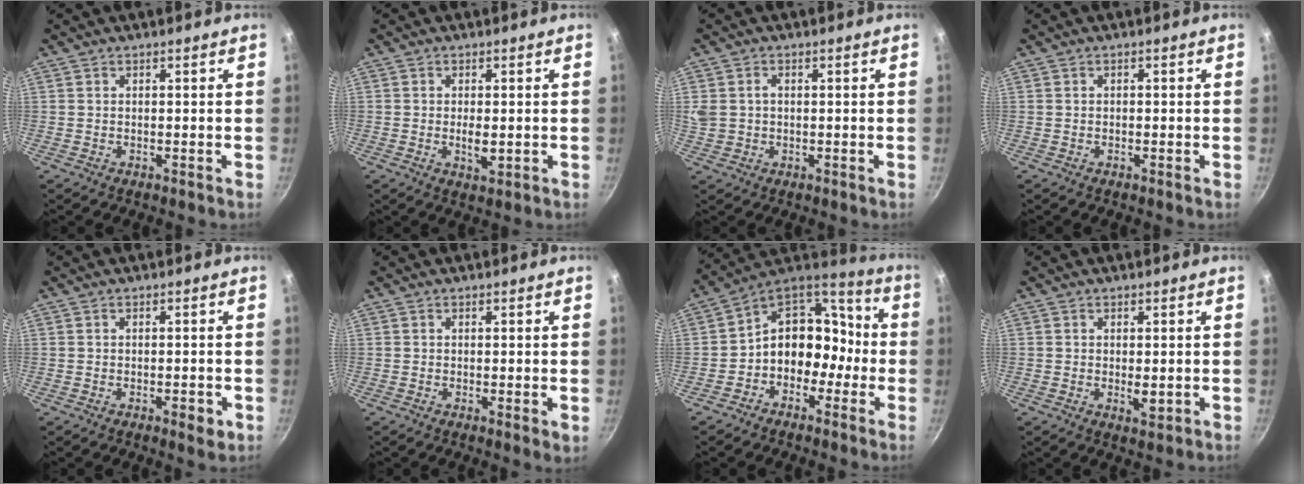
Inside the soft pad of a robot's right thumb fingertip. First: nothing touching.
{"total": 3.2, "force": [-0.4, 1.5, 2.8], "torque": [-0.047, -0.004, -0.006]}
{"total": 4.2, "force": [0.3, 3.4, 2.6], "torque": [-0.051, 0.011, 0.011]}
{"total": 0.0}
{"total": 2.6, "force": [-1.0, 1.0, 2.2], "torque": [-0.024, -0.002, -0.014]}
{"total": 2.0, "force": [-0.1, 0.4, 1.9], "torque": [-0.031, -0.008, -0.003]}
{"total": 14.6, "force": [-2.7, 10.7, 9.5], "torque": [-0.093, 0.062, -0.059]}
{"total": 2.2, "force": [-0.2, 1.0, 2.0], "torque": [-0.028, -0.006, 0.000]}